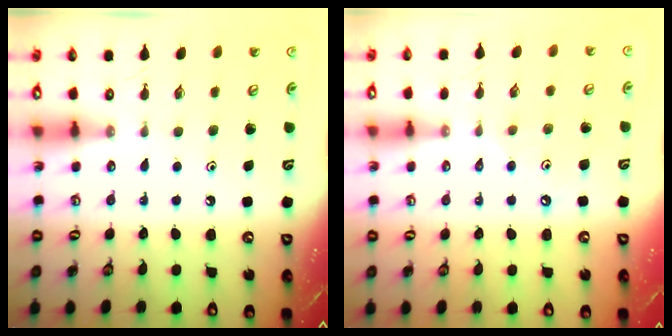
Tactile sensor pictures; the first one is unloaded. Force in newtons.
{"total": 1.6, "press": 1.5, "slide": 0.4}